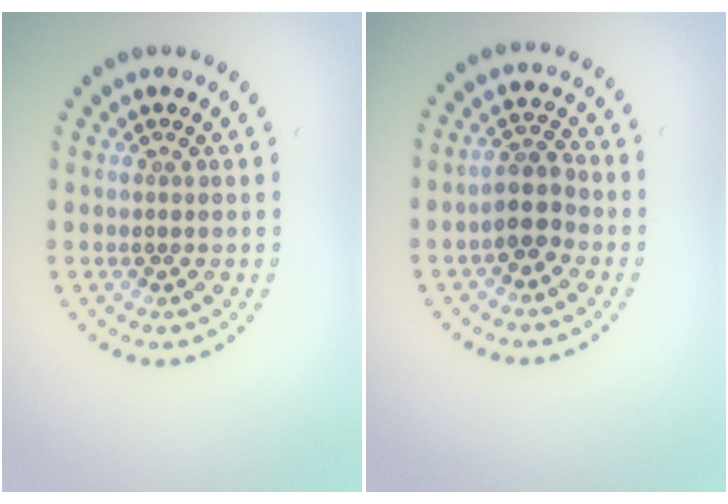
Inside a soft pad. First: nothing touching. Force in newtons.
{"total": 2.8, "press": 2.5, "slide": 1.1}